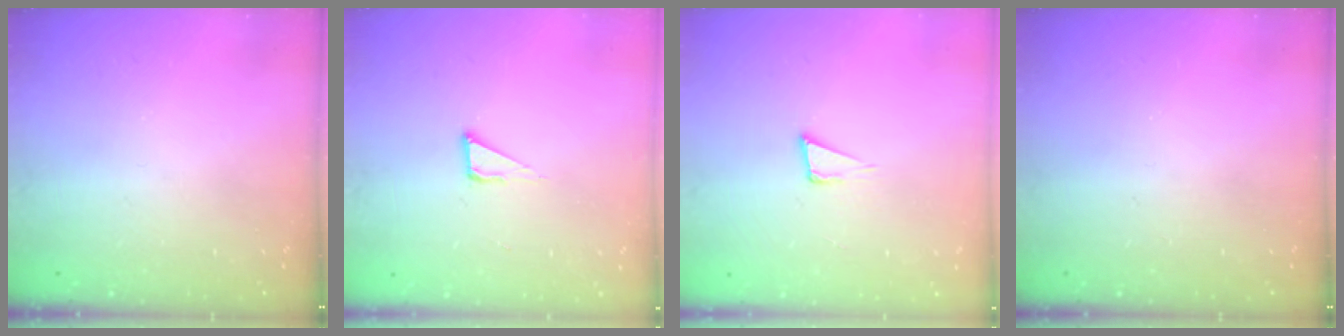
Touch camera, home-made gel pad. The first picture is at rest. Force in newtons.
{"total": 4.5, "press": 4.5, "slide": 0.3}
{"total": 3.9, "press": 2.6, "slide": 2.9}
{"total": 0.0}